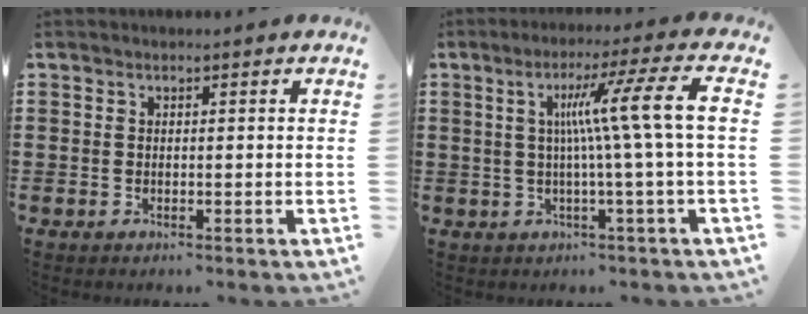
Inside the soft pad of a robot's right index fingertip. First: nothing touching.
{"total": 11.6, "force": [1.5, -1.0, 11.4], "torque": [-0.205, -0.003, 0.012]}